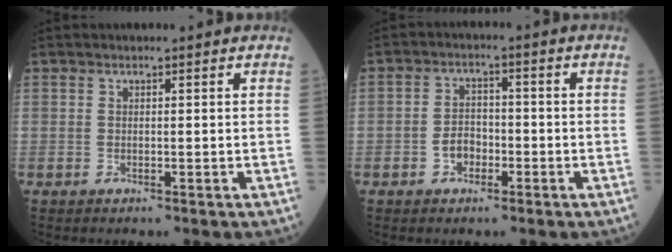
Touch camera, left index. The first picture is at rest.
{"total": 3.8, "force": [-1.5, 2.6, 2.3], "torque": [-0.045, 0.010, -0.028]}